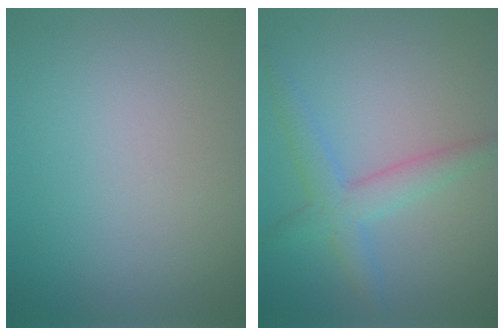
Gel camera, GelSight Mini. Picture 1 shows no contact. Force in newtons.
{"total": 3.4, "press": 3.4, "slide": 0.1}